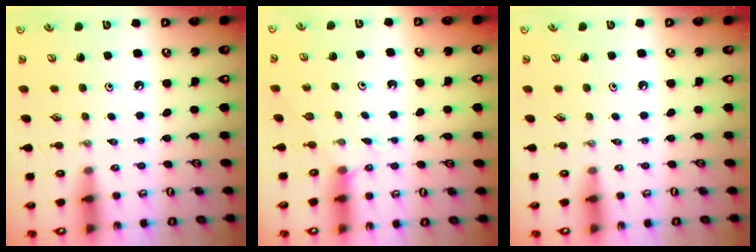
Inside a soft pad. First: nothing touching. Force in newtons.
{"total": 3.0, "press": 2.9, "slide": 0.4}
{"total": 0.0}